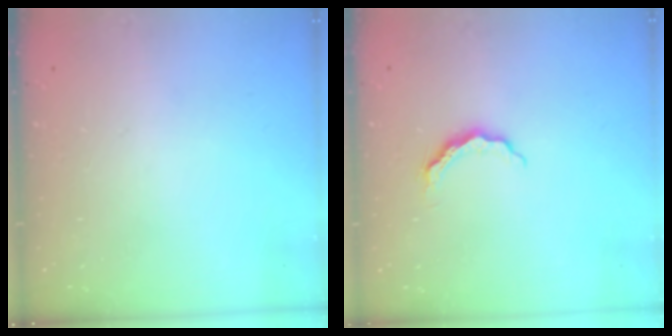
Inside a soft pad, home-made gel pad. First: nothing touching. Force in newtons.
{"total": 5.9, "press": 5.9, "slide": 0.6}